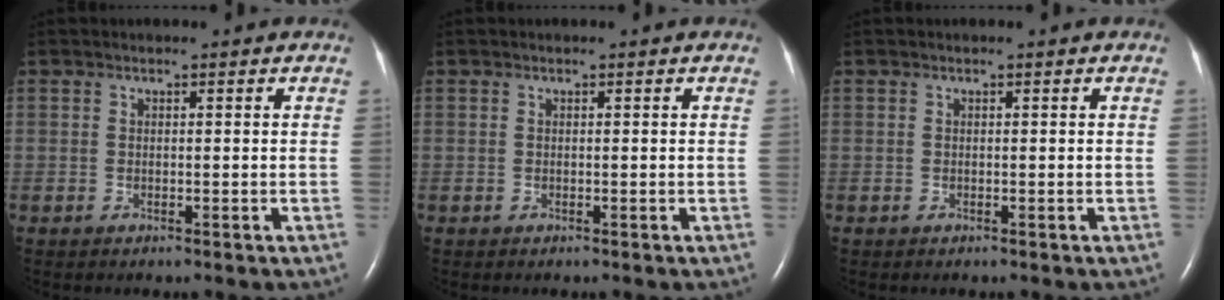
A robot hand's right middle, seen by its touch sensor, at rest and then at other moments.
{"total": 0.0}
{"total": 0.0}